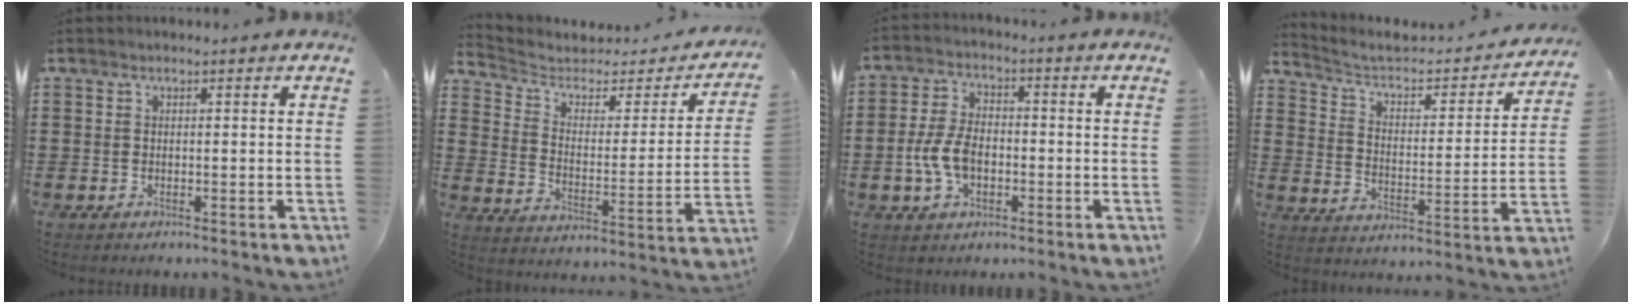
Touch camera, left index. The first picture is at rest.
{"total": 3.8, "force": [2.9, 2.1, 1.4], "torque": [-0.050, -0.019, 0.043]}
{"total": 7.2, "force": [-1.8, 4.2, 5.6], "torque": [-0.137, -0.001, -0.040]}
{"total": 4.3, "force": [3.7, 1.3, 1.8], "torque": [-0.057, -0.029, 0.054]}